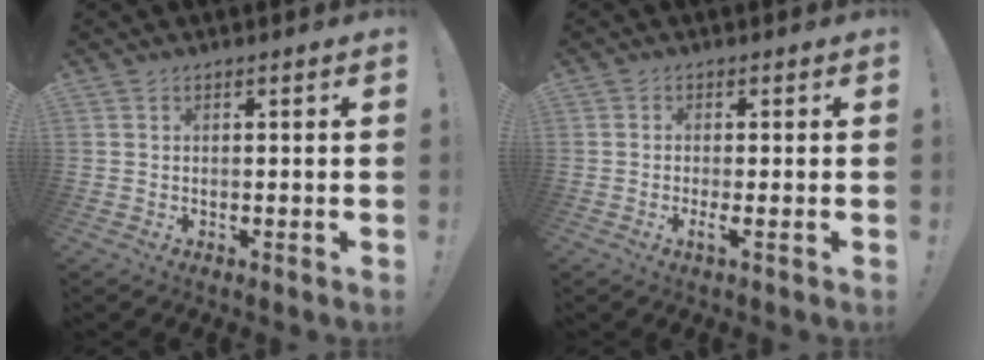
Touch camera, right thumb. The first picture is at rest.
{"total": 2.5, "force": [-0.7, -0.4, 2.3], "torque": [-0.038, -0.008, -0.013]}